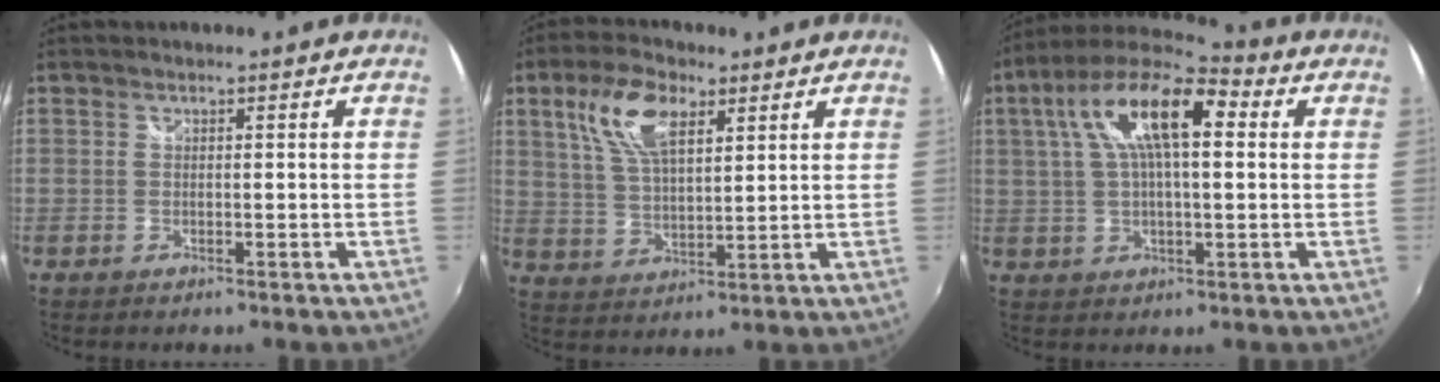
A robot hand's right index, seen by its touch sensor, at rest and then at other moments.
{"total": 10.8, "force": [5.2, 4.9, 8.1], "torque": [-0.162, 0.017, 0.104]}
{"total": 16.1, "force": [4.5, 5.9, 14.2], "torque": [-0.258, 0.031, 0.065]}